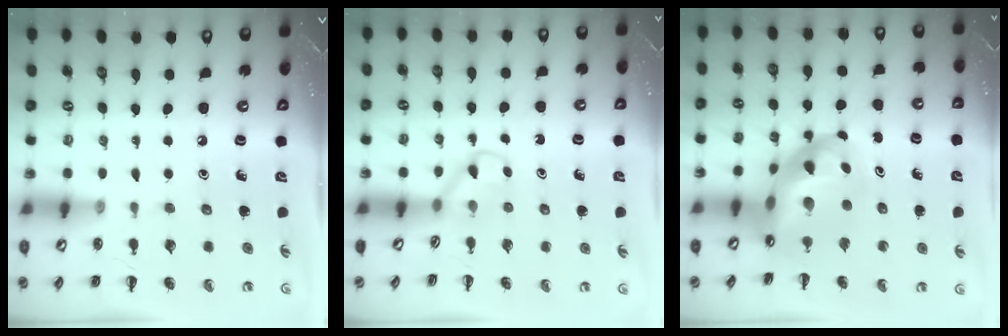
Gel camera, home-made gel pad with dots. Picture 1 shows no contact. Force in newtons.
{"total": 2.9, "press": 2.7, "slide": 1.2}
{"total": 10.4, "press": 10.0, "slide": 3.0}